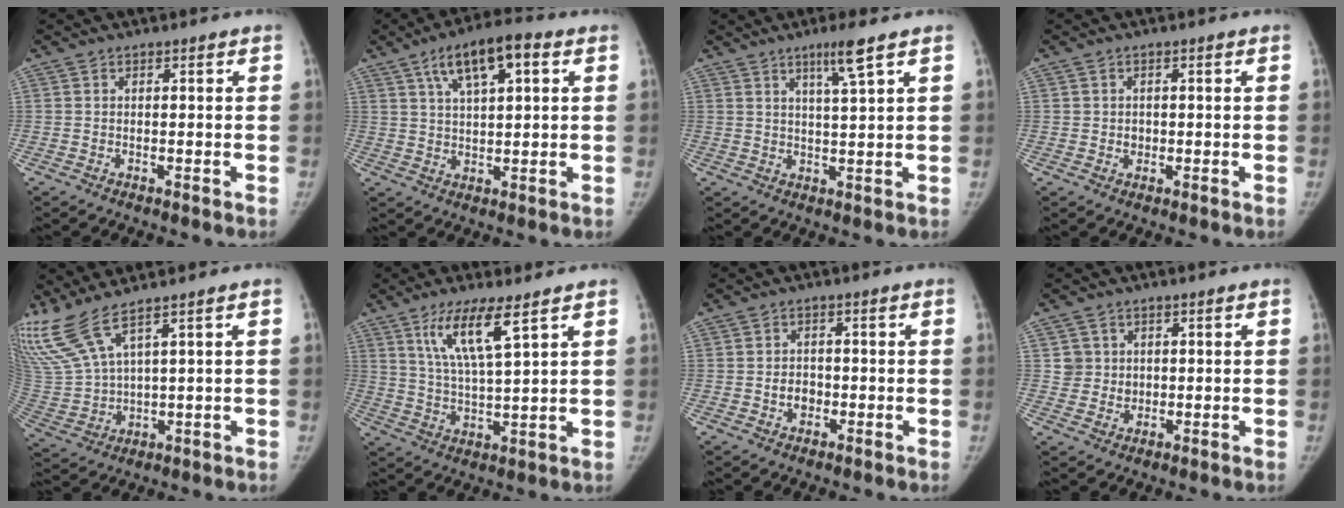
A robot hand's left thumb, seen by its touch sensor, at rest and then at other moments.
{"total": 10.4, "force": [4.7, 3.8, 8.4], "torque": [-0.131, 0.003, 0.076]}
{"total": 5.2, "force": [3.2, -0.4, 4.1], "torque": [-0.070, -0.022, 0.058]}
{"total": 1.6, "force": [0.0, 1.5, 0.6], "torque": [-0.002, 0.002, 0.002]}
{"total": 9.8, "force": [7.5, 1.4, 6.1], "torque": [-0.152, -0.035, 0.177]}
{"total": 9.8, "force": [5.5, 1.5, 7.9], "torque": [-0.152, -0.031, 0.112]}
{"total": 3.1, "force": [-0.8, 2.5, 1.7], "torque": [-0.014, 0.005, -0.013]}
{"total": 4.1, "force": [1.2, 3.9, 0.2], "torque": [0.020, -0.004, 0.023]}